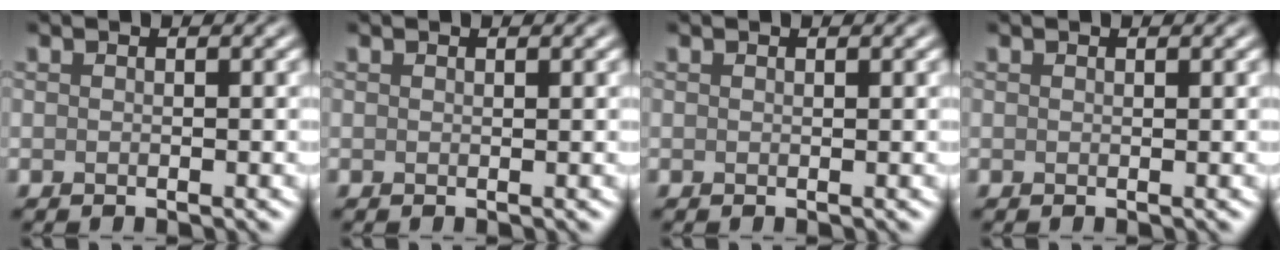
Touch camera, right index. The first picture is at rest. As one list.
[{"total": 0.0}, {"total": 0.0}, {"total": 0.0}]